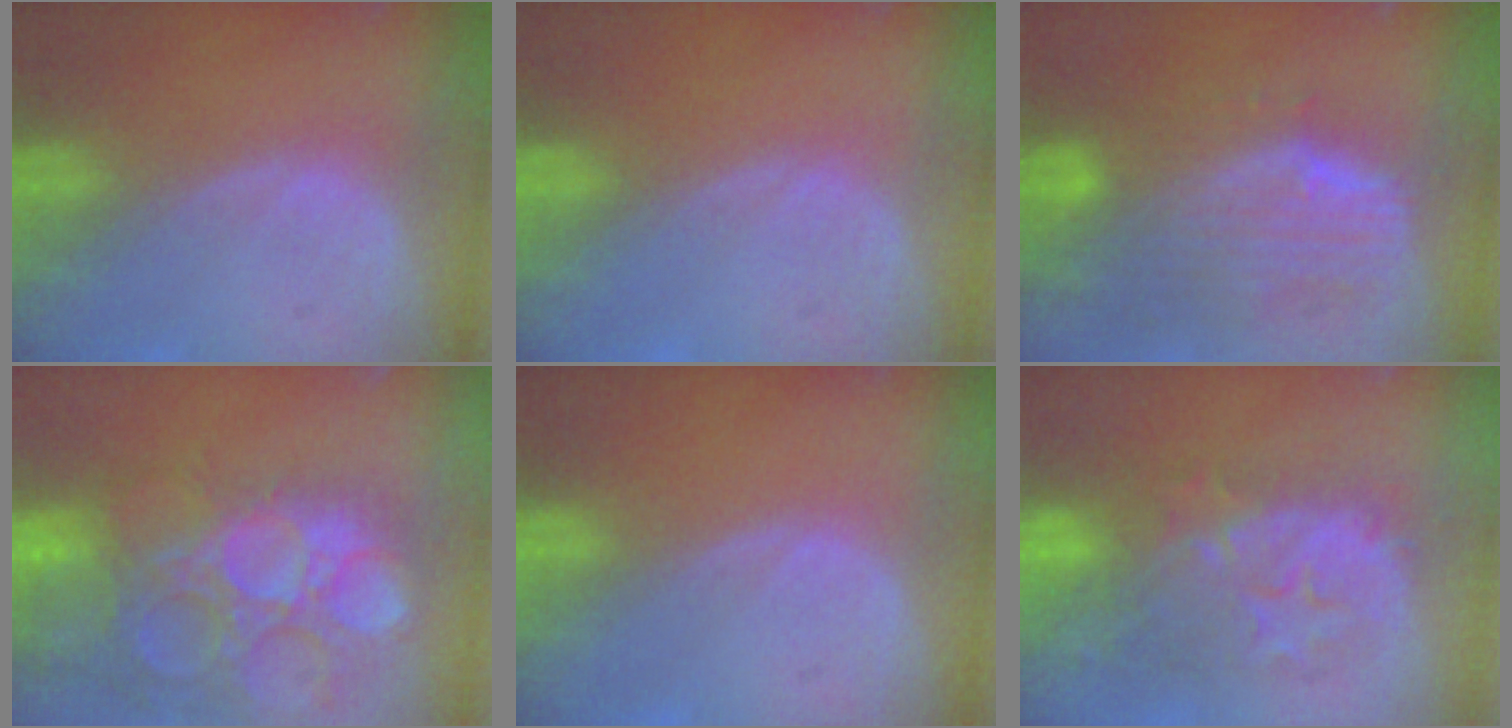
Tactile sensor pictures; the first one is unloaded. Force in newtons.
{"total": 0.0}
{"total": 10.7, "press": 9.2, "slide": 5.5}
{"total": 15.6, "press": 12.8, "slide": 8.9}
{"total": 0.0}
{"total": 9.4, "press": 9.2, "slide": 1.7}